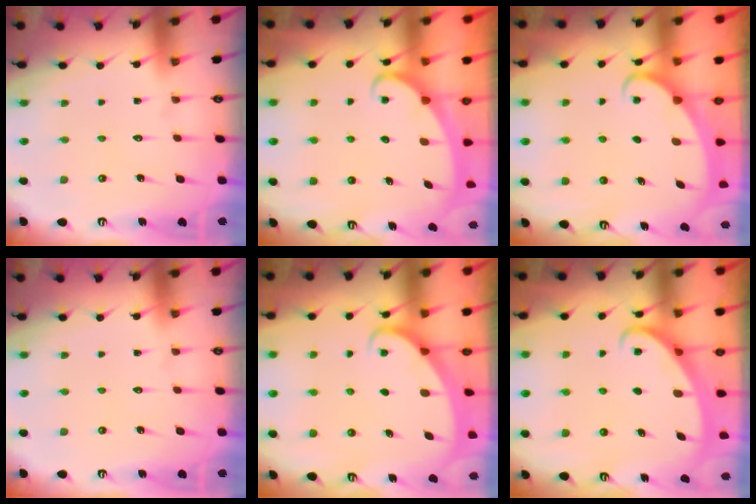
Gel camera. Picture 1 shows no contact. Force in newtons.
{"total": 2.3, "press": 2.3, "slide": 0.3}
{"total": 2.5, "press": 2.5, "slide": 0.4}
{"total": 0.0}
{"total": 1.6, "press": 1.6, "slide": 0.1}
{"total": 2.5, "press": 2.5, "slide": 0.4}